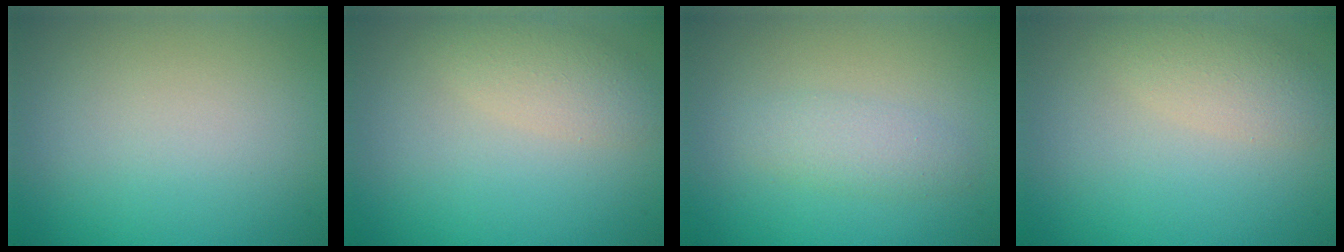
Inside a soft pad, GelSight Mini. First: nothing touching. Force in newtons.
{"total": 2.7, "press": 2.7, "slide": 0.2}
{"total": 1.9, "press": 1.9, "slide": 0.0}
{"total": 2.7, "press": 2.7, "slide": 0.2}